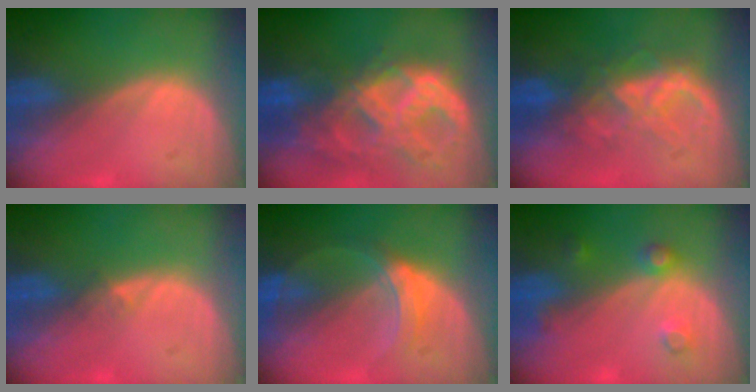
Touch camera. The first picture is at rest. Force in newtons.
{"total": 11.4, "press": 9.7, "slide": 6.1}
{"total": 6.4, "press": 6.3, "slide": 0.7}
{"total": 1.2, "press": 0.9, "slide": 0.9}
{"total": 5.2, "press": 5.0, "slide": 1.4}
{"total": 3.4, "press": 3.2, "slide": 1.1}